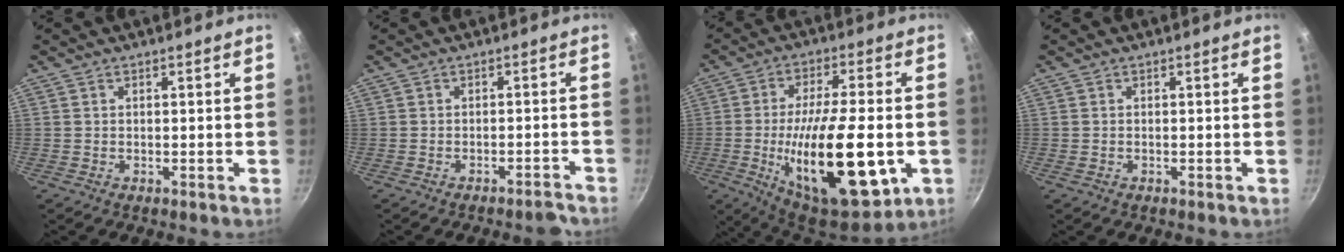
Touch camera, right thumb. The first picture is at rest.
{"total": 2.9, "force": [-2.7, 0.7, 1.0], "torque": [-0.008, 0.038, -0.022]}
{"total": 25.7, "force": [-5.3, 9.9, 23.1], "torque": [-0.360, 0.005, -0.075]}
{"total": 0.0}